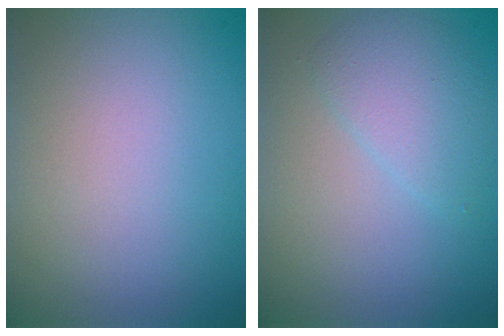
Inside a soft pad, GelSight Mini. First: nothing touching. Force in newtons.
{"total": 2.6, "press": 2.6, "slide": 0.3}